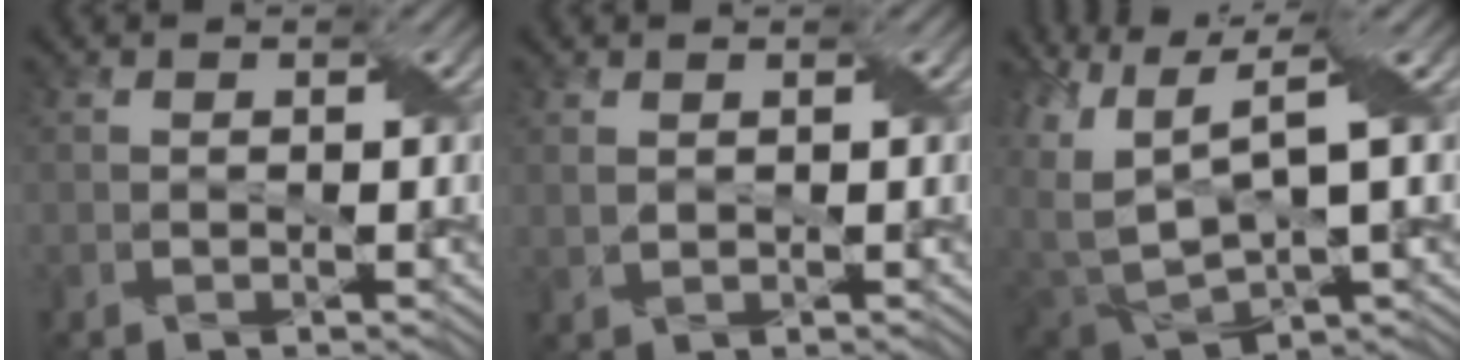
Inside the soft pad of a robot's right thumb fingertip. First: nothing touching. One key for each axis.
{"total": 0.9, "fx": 0.6, "fy": 0.4, "fz": 0.6, "tx": -0.021, "ty": 0.001, "tz": 0.017}
{"total": 10.5, "fx": 3.7, "fy": 5.0, "fz": 8.5, "tx": -0.224, "ty": -0.014, "tz": 0.081}